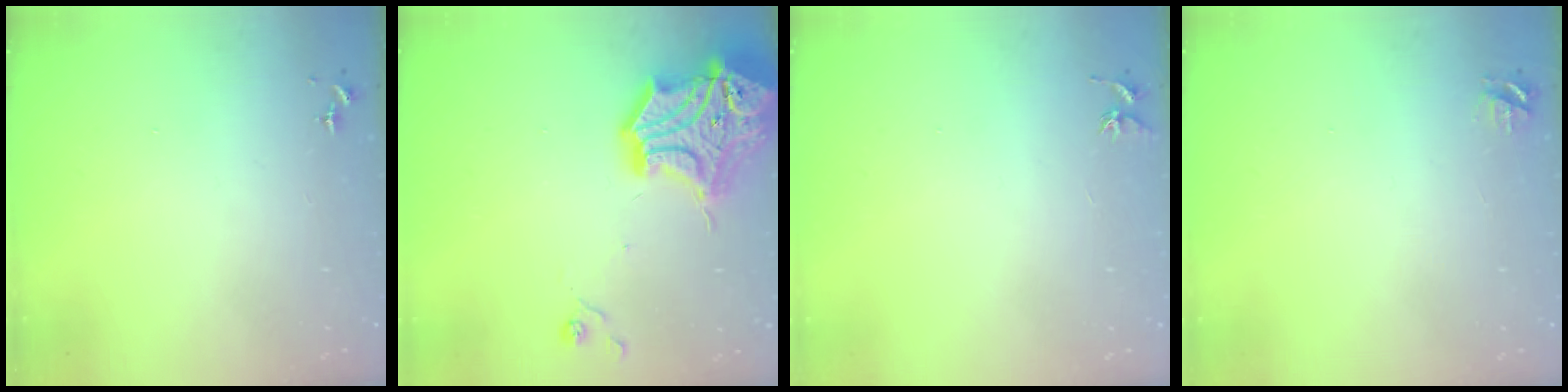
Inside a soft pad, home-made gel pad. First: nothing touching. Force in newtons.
{"total": 21.9, "press": 21.7, "slide": 2.9}
{"total": 3.7, "press": 3.7, "slide": 0.4}
{"total": 4.2, "press": 4.1, "slide": 0.5}